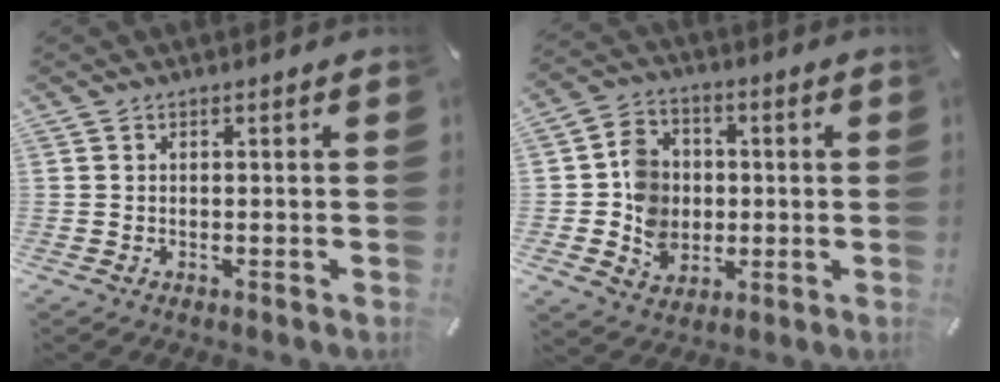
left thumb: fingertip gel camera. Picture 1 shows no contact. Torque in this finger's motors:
{"motor_torque": [0.27, 0.22, 0.04, 0.06, 0.07]}